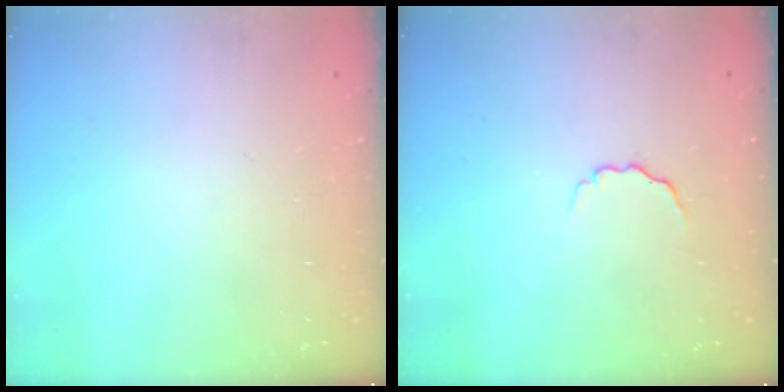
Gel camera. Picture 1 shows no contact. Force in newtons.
{"total": 3.1, "press": 3.0, "slide": 0.7}